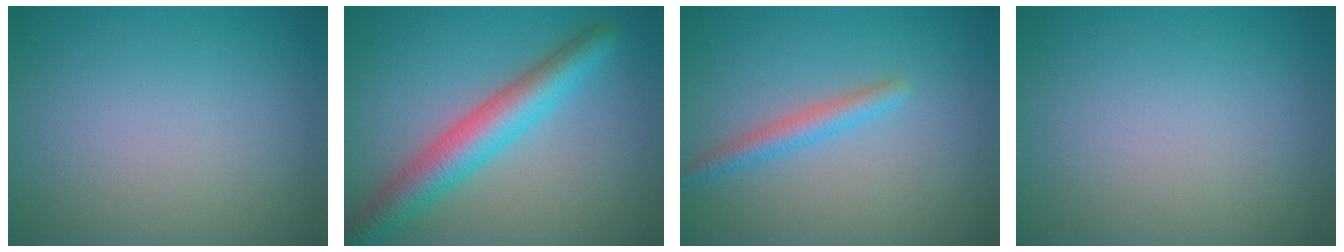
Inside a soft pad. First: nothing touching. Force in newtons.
{"total": 5.6, "press": 5.6, "slide": 0.1}
{"total": 2.1, "press": 2.1, "slide": 0.1}
{"total": 0.0}